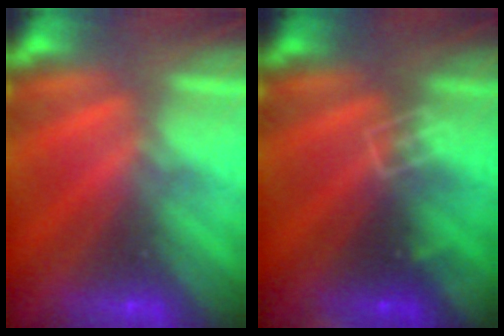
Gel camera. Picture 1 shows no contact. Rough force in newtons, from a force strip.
{"total": 2.9}